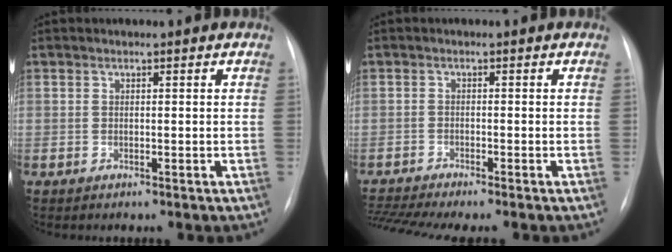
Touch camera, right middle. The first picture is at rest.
{"total": 7.3, "force": [-6.4, -0.9, 3.4], "torque": [-0.057, -0.007, -0.107]}